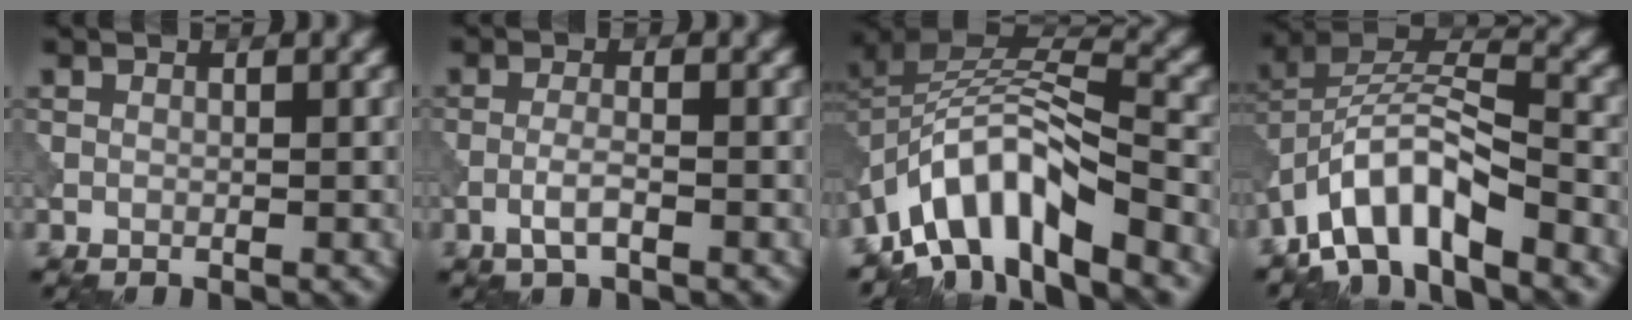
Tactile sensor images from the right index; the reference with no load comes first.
{"total": 1.9, "force": [-1.0, 0.4, 1.6], "torque": [-0.033, 0.004, -0.024]}
{"total": 10.5, "force": [-6.3, 4.1, 7.4], "torque": [-0.118, 0.006, -0.129]}
{"total": 8.2, "force": [-5.3, 2.8, 5.6], "torque": [-0.094, 0.012, -0.108]}